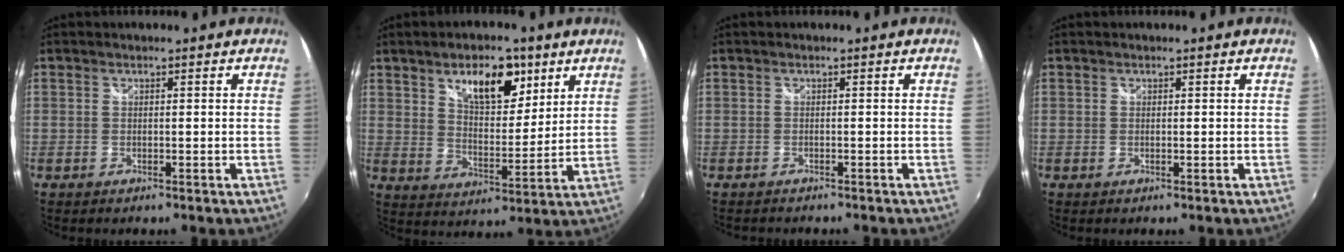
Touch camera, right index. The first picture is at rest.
{"total": 11.5, "force": [6.4, 5.3, 7.9], "torque": [-0.114, 0.003, 0.106]}
{"total": 1.8, "force": [-1.7, 0.5, 0.3], "torque": [-0.015, -0.010, -0.029]}
{"total": 0.0}